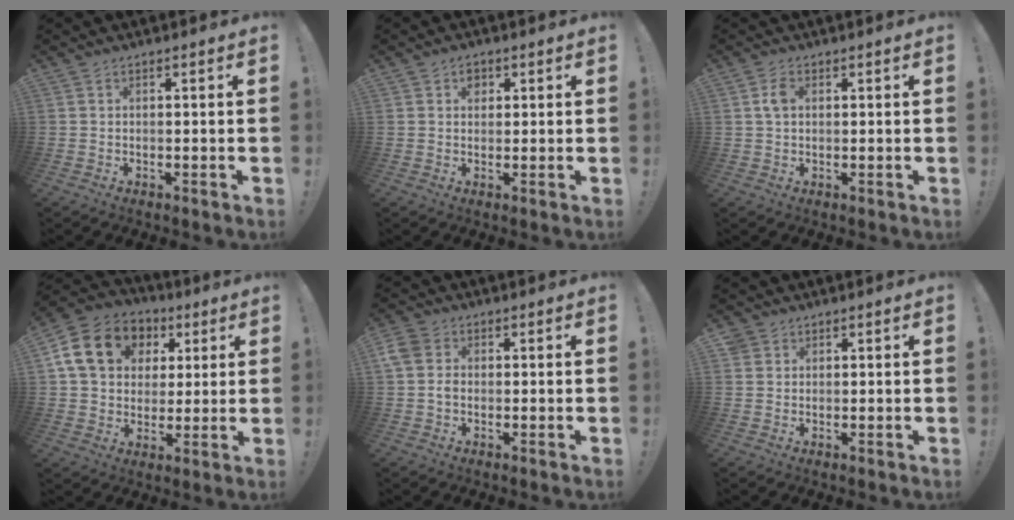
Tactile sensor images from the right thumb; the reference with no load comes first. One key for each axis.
{"total": 2.8, "fx": 1.0, "fy": 2.2, "fz": 1.3, "tx": -0.006, "ty": -0.004, "tz": 0.015}
{"total": 3.4, "fx": 1.1, "fy": 2.0, "fz": 2.5, "tx": -0.044, "ty": 0.002, "tz": 0.019}
{"total": 17.8, "fx": 6.0, "fy": 14.1, "fz": 9.1, "tx": -0.137, "ty": -0.003, "tz": 0.126}
{"total": 4.4, "fx": -0.3, "fy": 3.5, "fz": 2.7, "tx": -0.062, "ty": -0.002, "tz": -0.011}
{"total": 2.1, "fx": 1.3, "fy": 1.6, "fz": 0.2, "tx": -0.002, "ty": -0.007, "tz": 0.025}